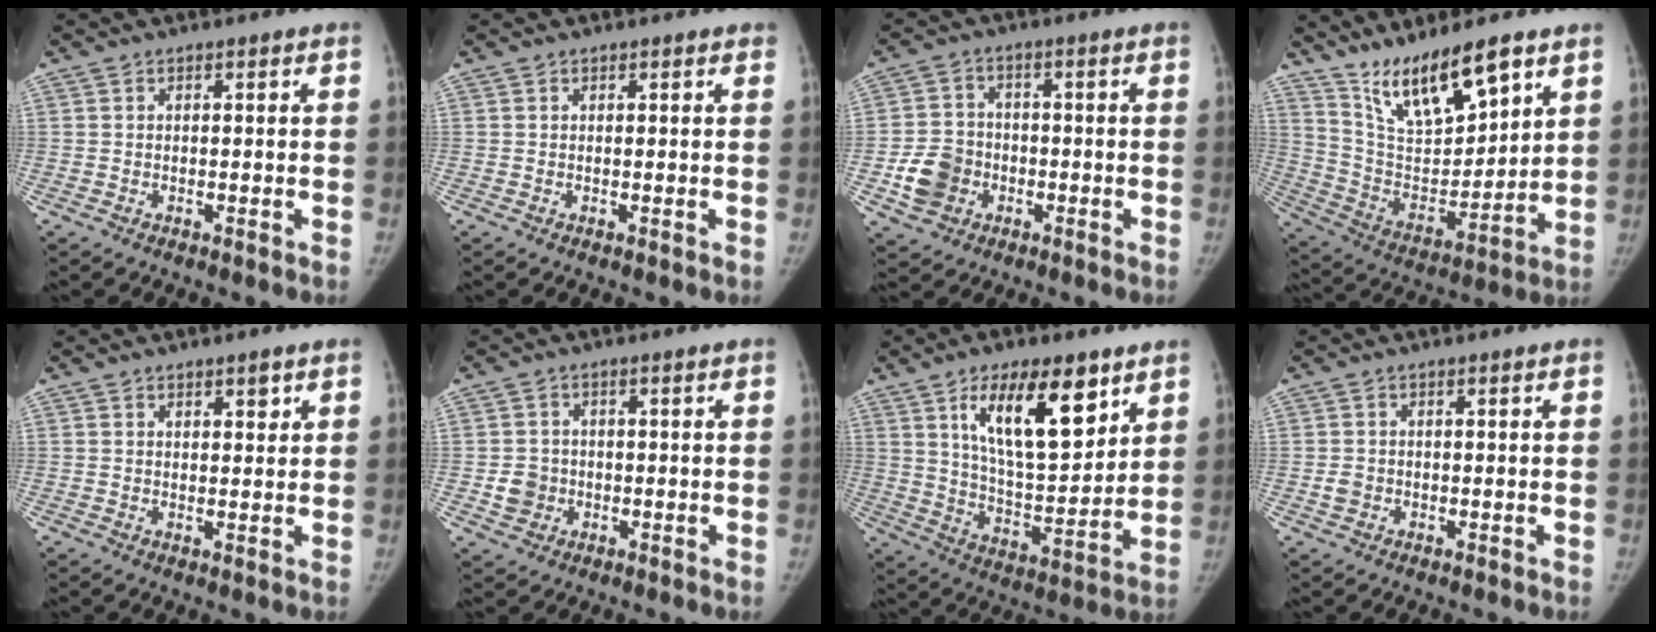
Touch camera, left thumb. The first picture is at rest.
{"total": 0.6, "force": [0.4, 0.2, 0.3], "torque": [-0.003, -0.001, 0.004]}
{"total": 7.7, "force": [-2.4, 6.5, 3.2], "torque": [-0.042, 0.016, -0.042]}
{"total": 15.9, "force": [11.2, 4.7, 10.2], "torque": [-0.148, -0.064, 0.219]}
{"total": 2.3, "force": [1.5, 1.0, 1.4], "torque": [-0.010, -0.009, 0.024]}
{"total": 3.7, "force": [-0.6, 3.5, 1.2], "torque": [-0.005, 0.005, -0.006]}
{"total": 18.2, "force": [9.2, 7.1, 14.0], "torque": [-0.191, -0.049, 0.165]}
{"total": 1.5, "force": [-0.2, 1.3, 0.7], "torque": [-0.013, 0.001, -0.001]}